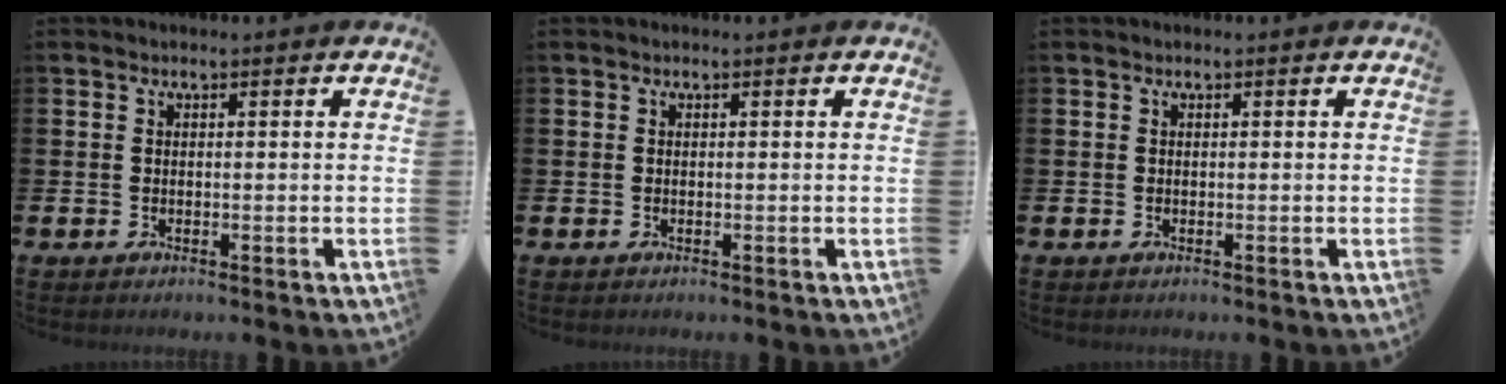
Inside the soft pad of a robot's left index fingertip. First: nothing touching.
{"total": 0.0}
{"total": 0.0}